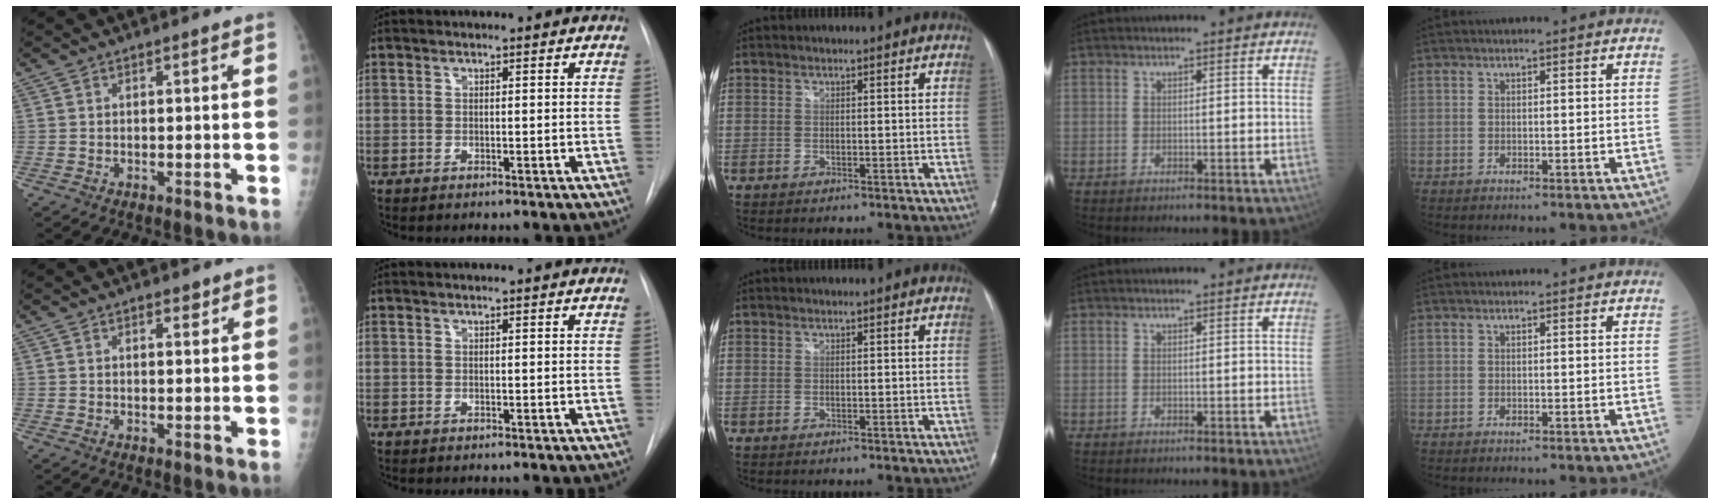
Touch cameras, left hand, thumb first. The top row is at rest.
{"thumb": {"total": 2.1, "force": [1.4, 0.9, 1.3], "torque": [-0.010, -0.007, 0.020]}, "index": {"total": 1.7, "force": [1.6, -0.1, 0.3], "torque": [-0.010, 0.016, 0.022]}}